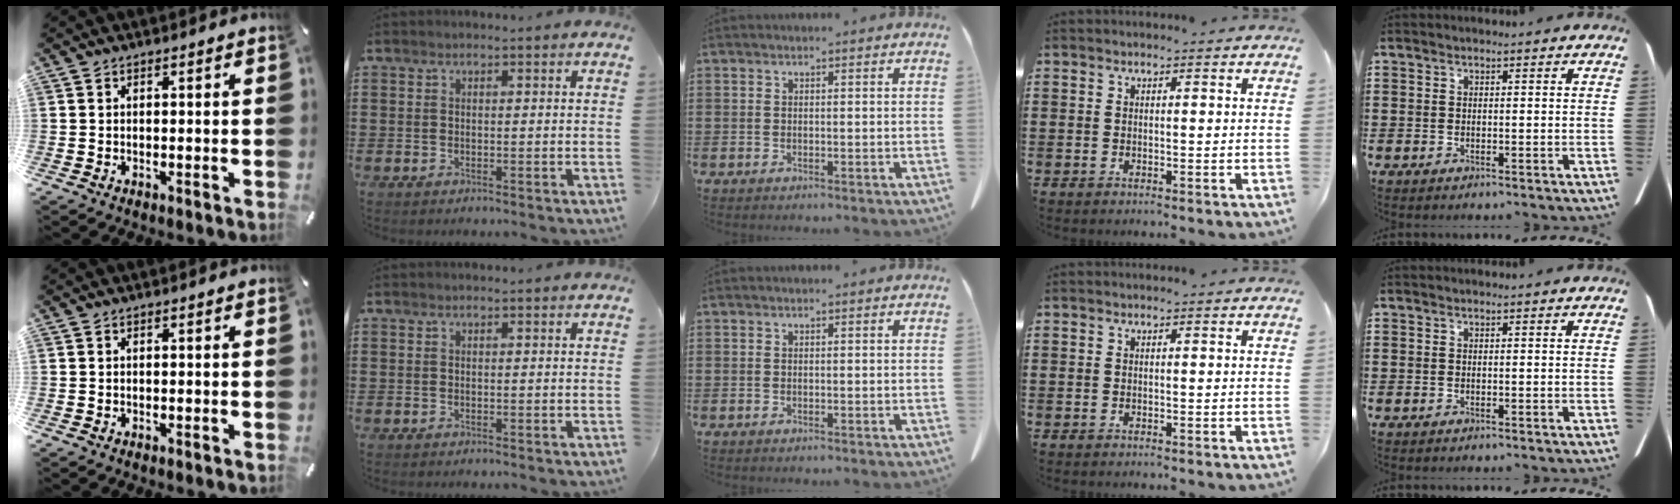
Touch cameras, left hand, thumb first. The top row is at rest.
{}